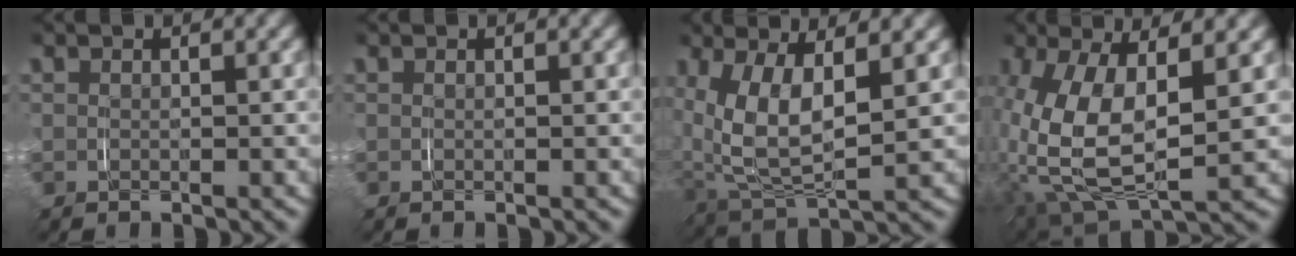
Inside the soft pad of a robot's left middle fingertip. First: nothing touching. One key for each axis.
{"total": 0.0}
{"total": 7.2, "fx": 0.7, "fy": 4.3, "fz": 5.8, "tx": -0.143, "ty": -0.016, "tz": 0.021}
{"total": 10.2, "fx": -0.8, "fy": 6.1, "fz": 8.1, "tx": -0.216, "ty": -0.042, "tz": 0.011}